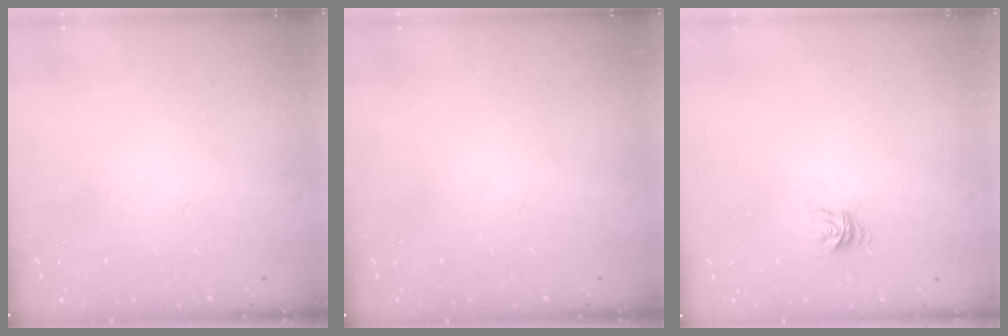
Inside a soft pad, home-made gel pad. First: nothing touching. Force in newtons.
{"total": 0.0}
{"total": 5.1, "press": 5.0, "slide": 0.4}